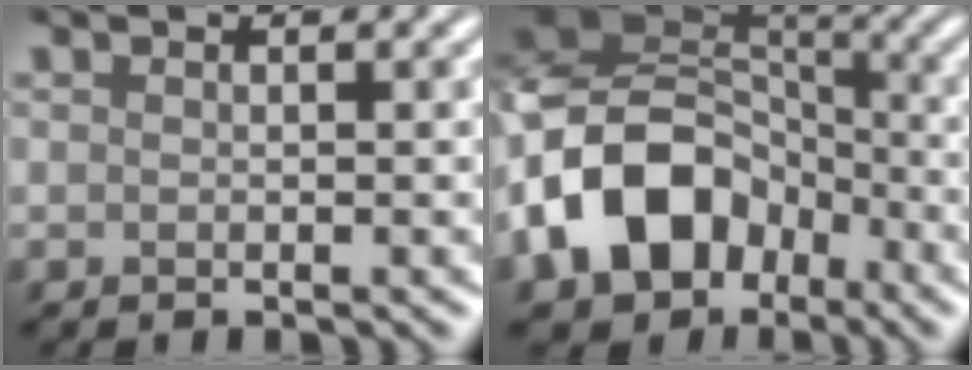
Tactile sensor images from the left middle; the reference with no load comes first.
{"total": 12.6, "force": [-4.7, 9.3, 7.0], "torque": [-0.159, -0.008, -0.097]}